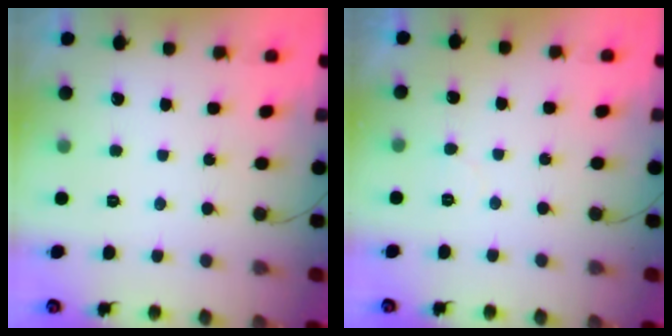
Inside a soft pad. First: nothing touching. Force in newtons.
{"total": 3.3, "press": 3.3, "slide": 0.2}